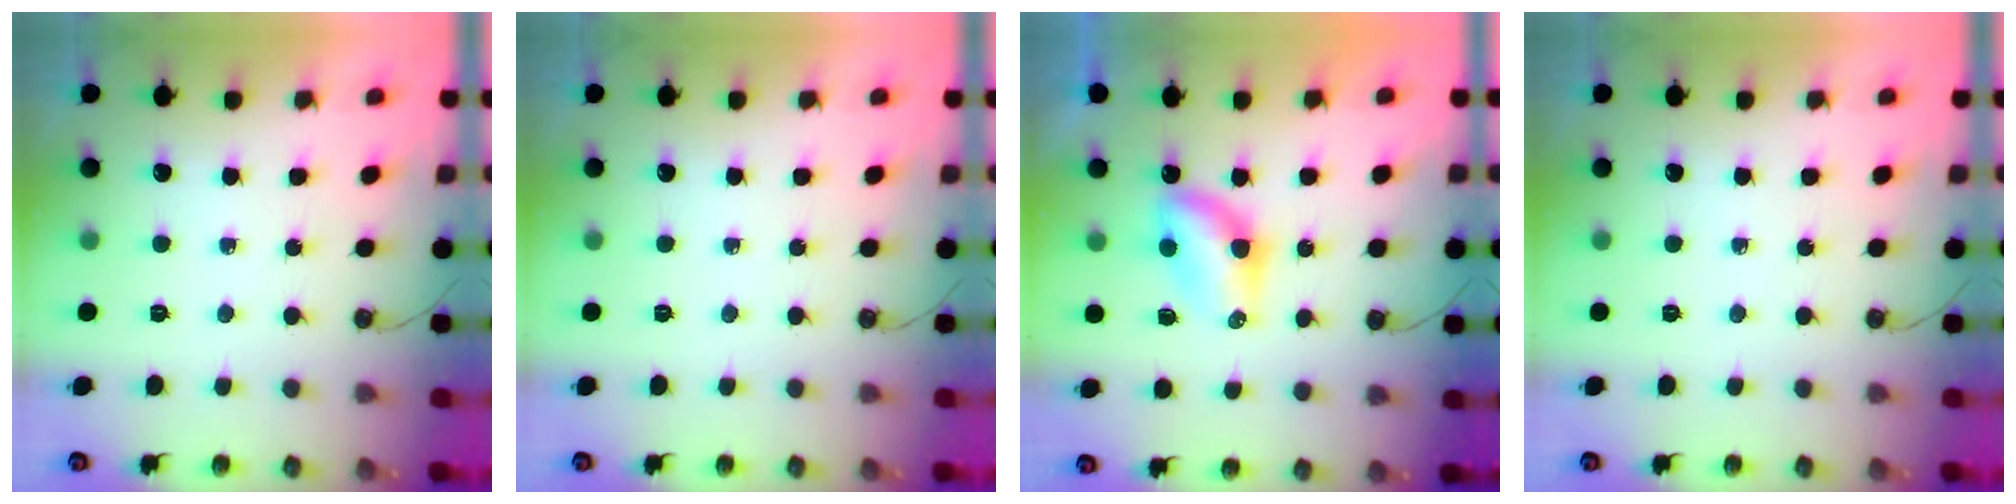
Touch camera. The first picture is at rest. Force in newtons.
{"total": 0.0}
{"total": 6.0, "press": 5.9, "slide": 0.6}
{"total": 0.0}